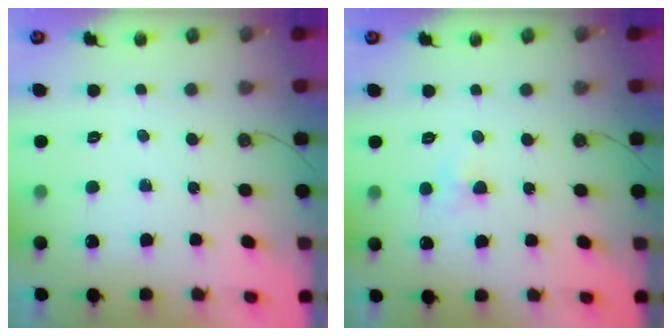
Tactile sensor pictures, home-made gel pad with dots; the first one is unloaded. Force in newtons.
{"total": 3.6, "press": 3.5, "slide": 0.4}